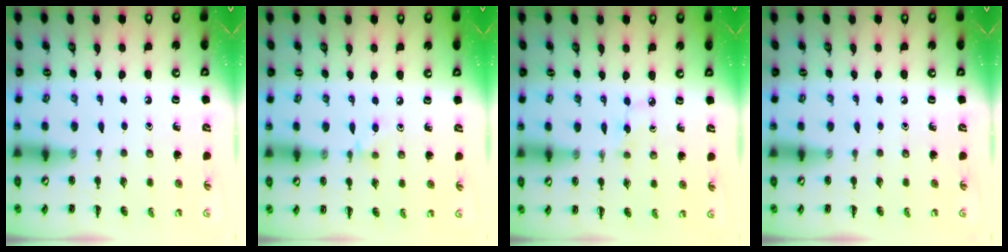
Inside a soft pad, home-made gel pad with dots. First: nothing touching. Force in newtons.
{"total": 3.9, "press": 3.6, "slide": 1.5}
{"total": 2.9, "press": 2.7, "slide": 1.1}
{"total": 0.0}